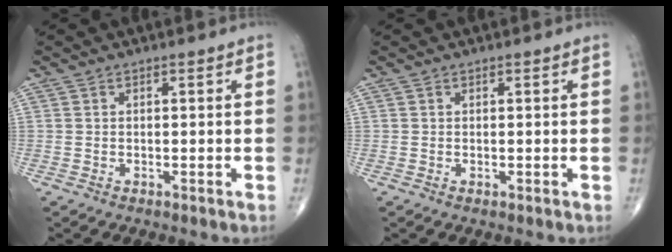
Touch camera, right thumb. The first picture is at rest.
{"total": 0.0}